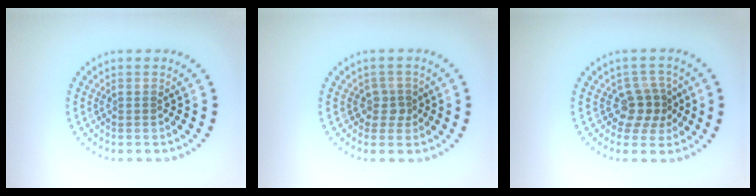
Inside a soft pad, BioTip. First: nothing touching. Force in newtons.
{"total": 1.5, "press": 1.2, "slide": 1.0}
{"total": 2.6, "press": 2.1, "slide": 1.6}